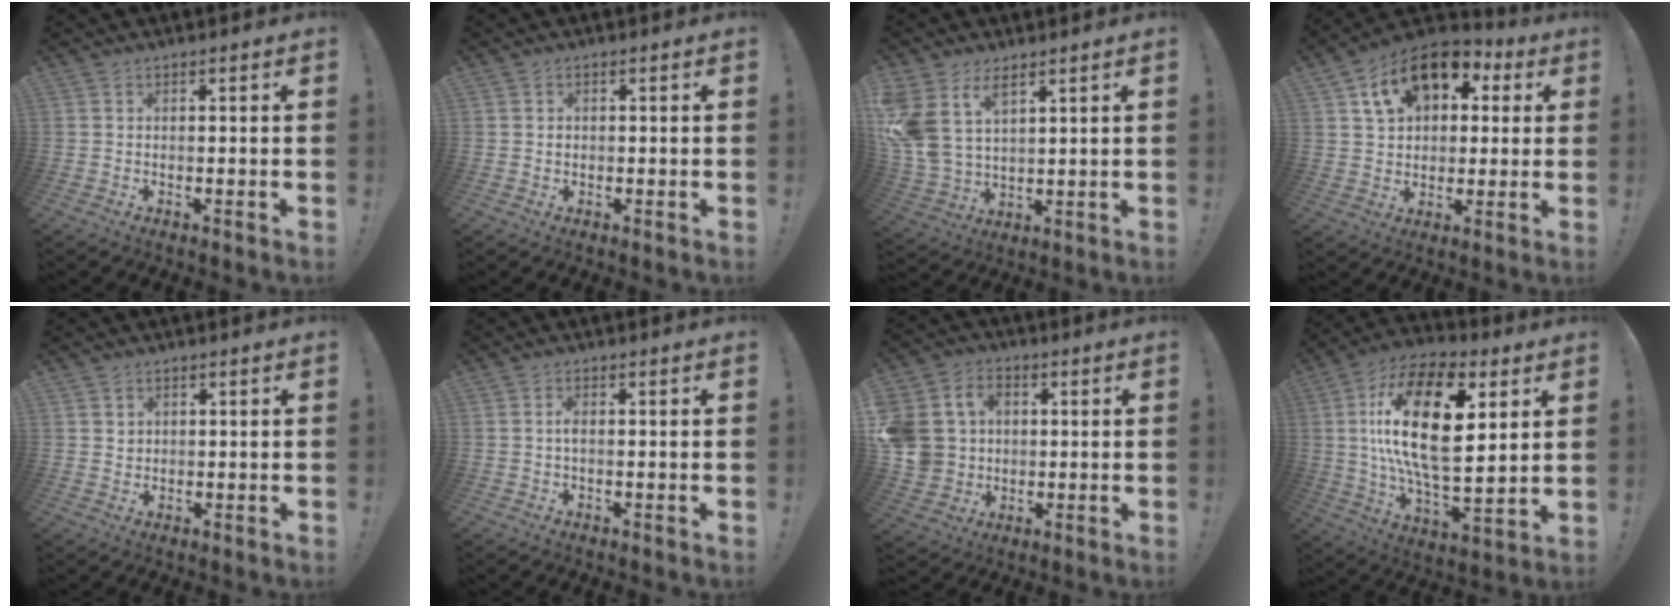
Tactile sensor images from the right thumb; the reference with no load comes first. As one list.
[{"total": 0.8, "force": [0.1, 0.8, -0.1], "torque": [0.008, -0.002, -0.001]}, {"total": 10.8, "force": [6.3, 6.5, 5.9], "torque": [-0.134, -0.040, 0.124]}, {"total": 16.5, "force": [7.5, 11.2, 9.5], "torque": [-0.142, -0.023, 0.138]}, {"total": 2.0, "force": [1.1, 1.7, 0.3], "torque": [0.007, -0.008, 0.019]}, {"total": 1.6, "force": [-0.2, 0.4, 1.5], "torque": [-0.035, 0.001, -0.007]}, {"total": 12.6, "force": [1.1, 11.3, 5.4], "torque": [-0.106, 0.002, 0.028]}, {"total": 26.3, "force": [6.3, 12.2, 22.4], "torque": [-0.441, -0.027, 0.101]}]